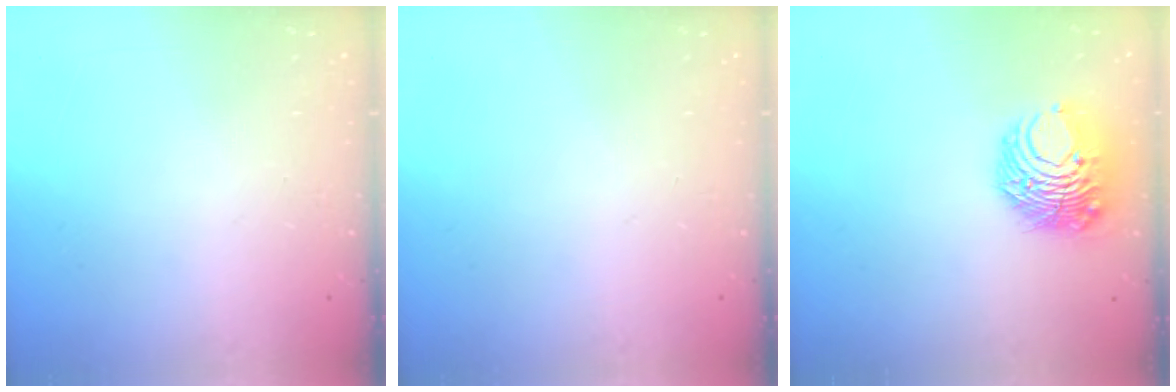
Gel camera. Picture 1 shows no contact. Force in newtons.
{"total": 0.0}
{"total": 10.4, "press": 10.4, "slide": 0.6}